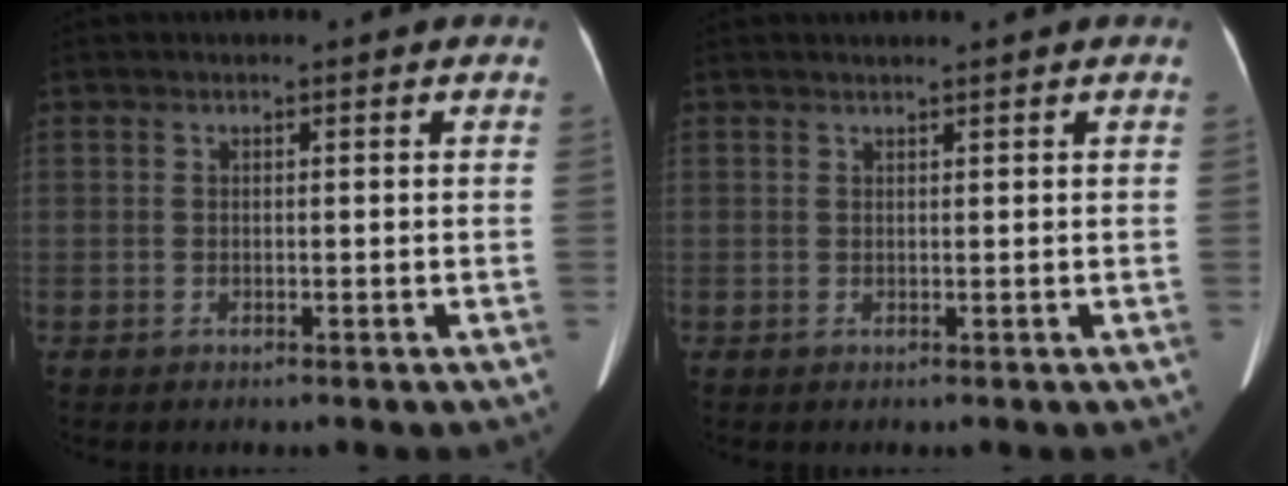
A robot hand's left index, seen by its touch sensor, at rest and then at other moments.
{"total": 1.3, "force": [1.2, -0.3, 0.5], "torque": [-0.007, 0.008, 0.026]}